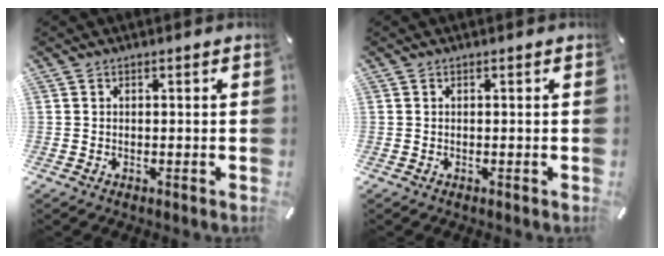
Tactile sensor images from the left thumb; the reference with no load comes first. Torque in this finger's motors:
{"motor_torque": [0.00, 0.00, -0.01, 0.02, 0.00]}